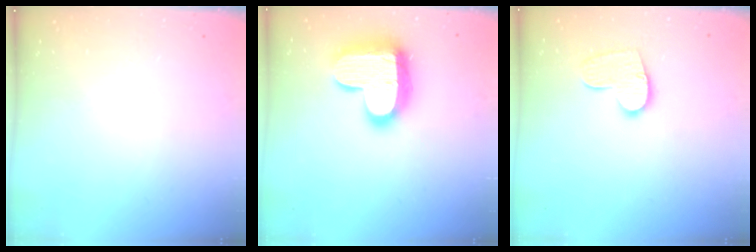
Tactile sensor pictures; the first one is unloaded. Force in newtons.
{"total": 18.0, "press": 18.0, "slide": 1.3}
{"total": 10.4, "press": 10.4, "slide": 0.7}